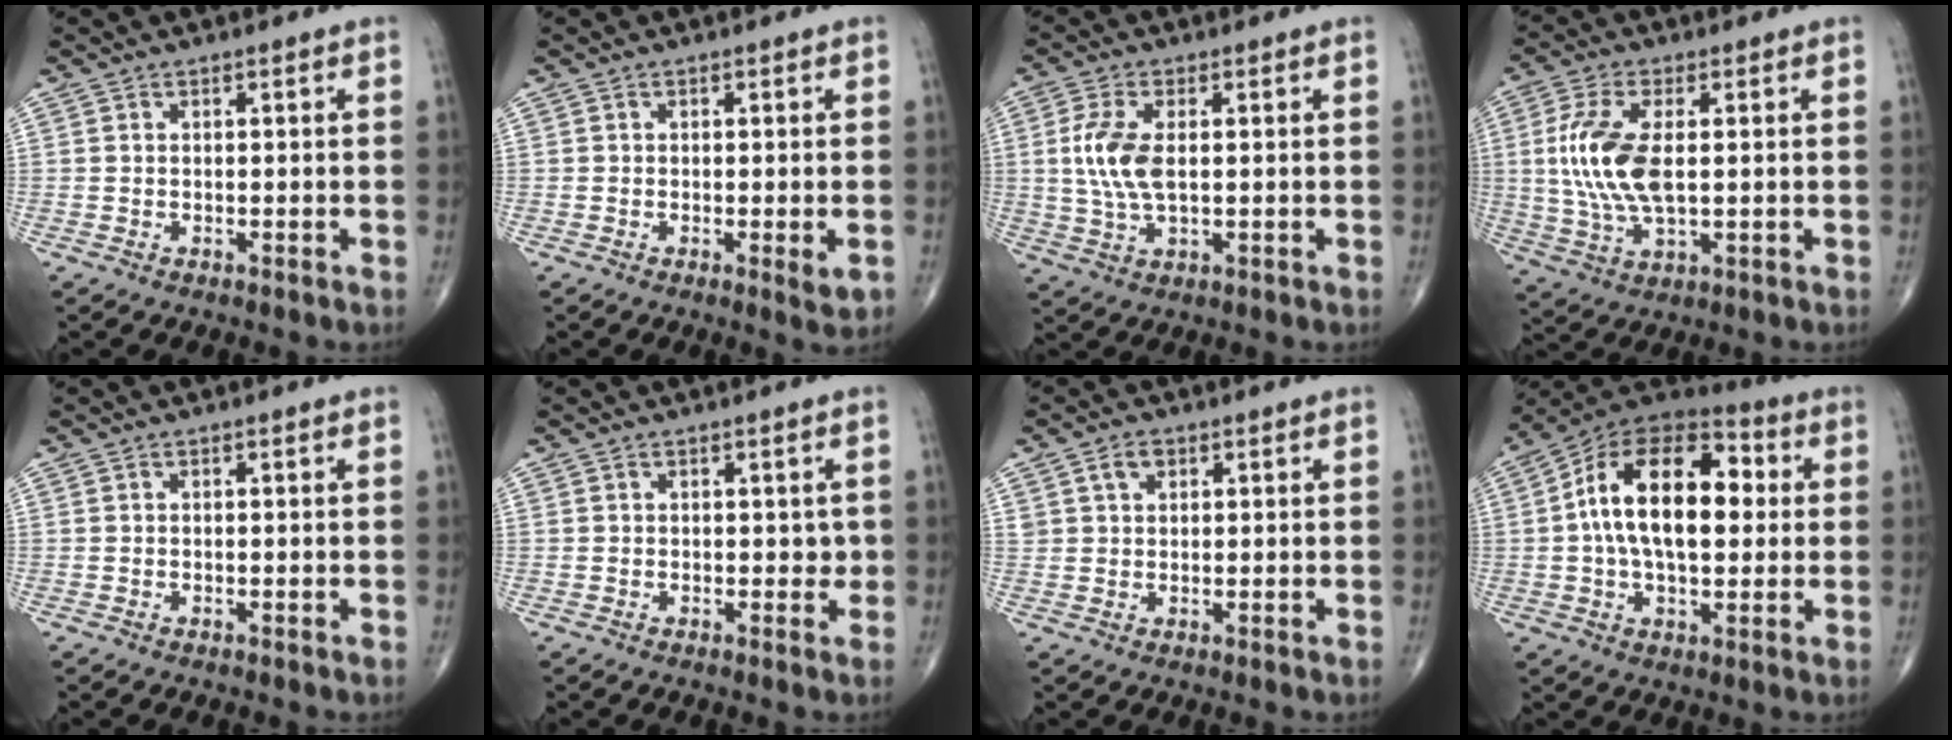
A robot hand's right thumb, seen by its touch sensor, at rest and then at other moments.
{"total": 2.4, "force": [-0.6, 0.6, 2.3], "torque": [-0.028, -0.007, -0.008]}
{"total": 8.1, "force": [0.8, 3.9, 7.1], "torque": [-0.162, -0.003, 0.019]}
{"total": 12.4, "force": [1.1, 5.8, 10.9], "torque": [-0.240, -0.004, 0.027]}
{"total": 0.0}
{"total": 1.4, "force": [0.2, 1.0, 0.9], "torque": [0.003, 0.003, -0.001]}
{"total": 3.1, "force": [1.4, 2.2, 1.6], "torque": [-0.021, 0.001, 0.027]}
{"total": 20.5, "force": [2.1, 11.6, 16.8], "torque": [-0.262, 0.028, 0.025]}